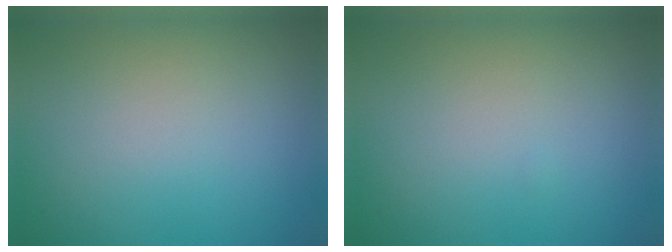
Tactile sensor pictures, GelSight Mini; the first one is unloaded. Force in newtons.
{"total": 0.0}